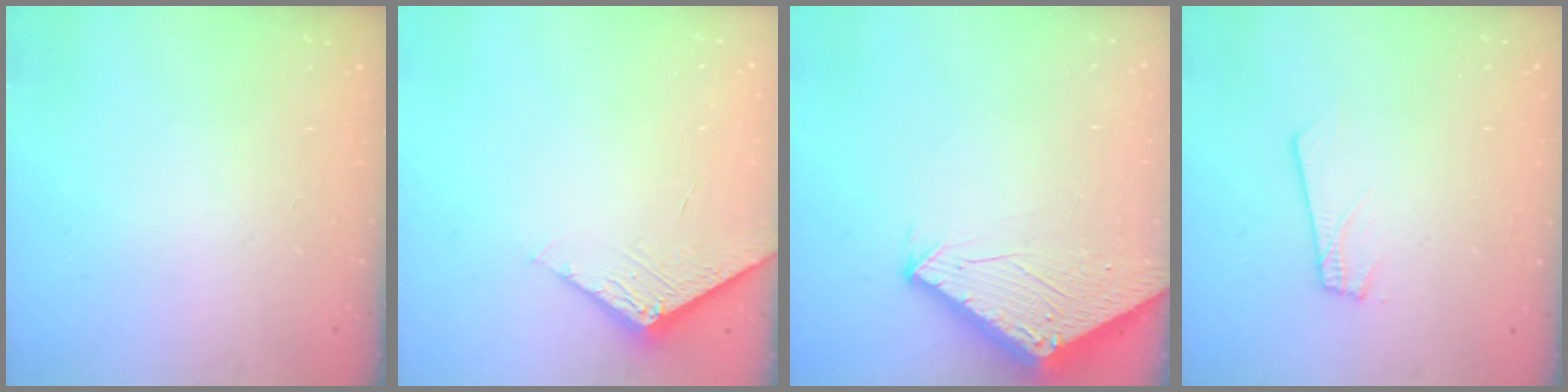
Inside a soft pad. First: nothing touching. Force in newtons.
{"total": 3.6, "press": 3.6, "slide": 0.3}
{"total": 2.8, "press": 2.8, "slide": 0.1}
{"total": 1.8, "press": 1.8, "slide": 0.1}